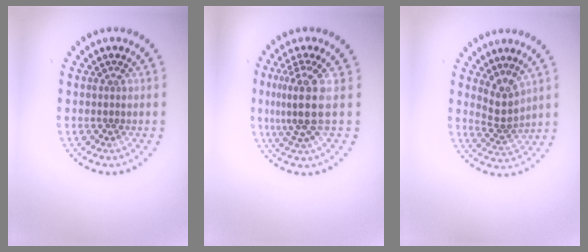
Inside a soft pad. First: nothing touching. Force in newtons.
{"total": 3.6, "press": 2.7, "slide": 2.4}
{"total": 2.5, "press": 1.8, "slide": 1.8}